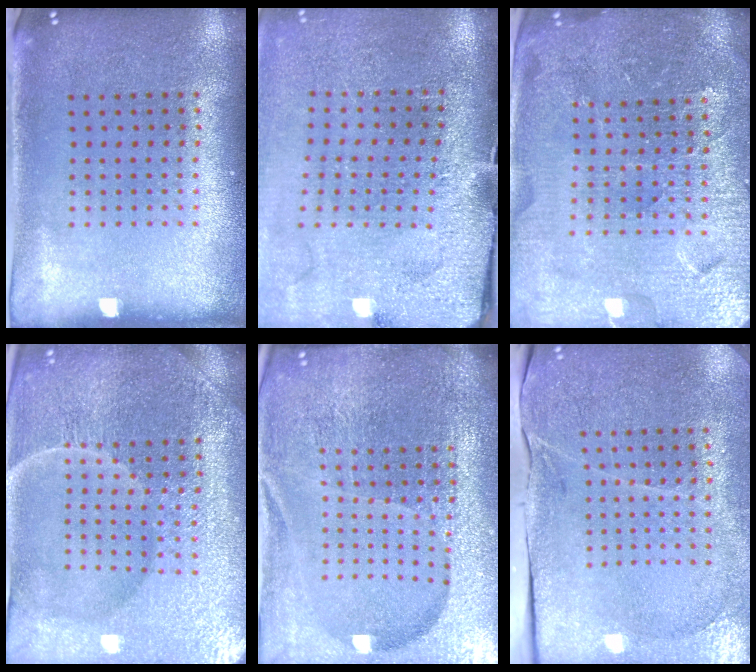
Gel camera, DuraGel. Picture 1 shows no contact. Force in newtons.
{"total": 3.1, "press": 2.9, "slide": 1.3}
{"total": 4.8, "press": 4.5, "slide": 1.7}
{"total": 5.7, "press": 5.3, "slide": 2.2}
{"total": 6.8, "press": 5.9, "slide": 3.4}
{"total": 3.4, "press": 3.3, "slide": 0.4}